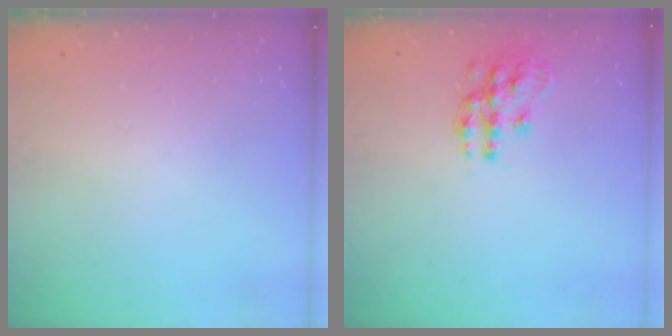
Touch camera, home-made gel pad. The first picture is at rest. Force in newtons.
{"total": 13.3, "press": 13.3, "slide": 0.9}